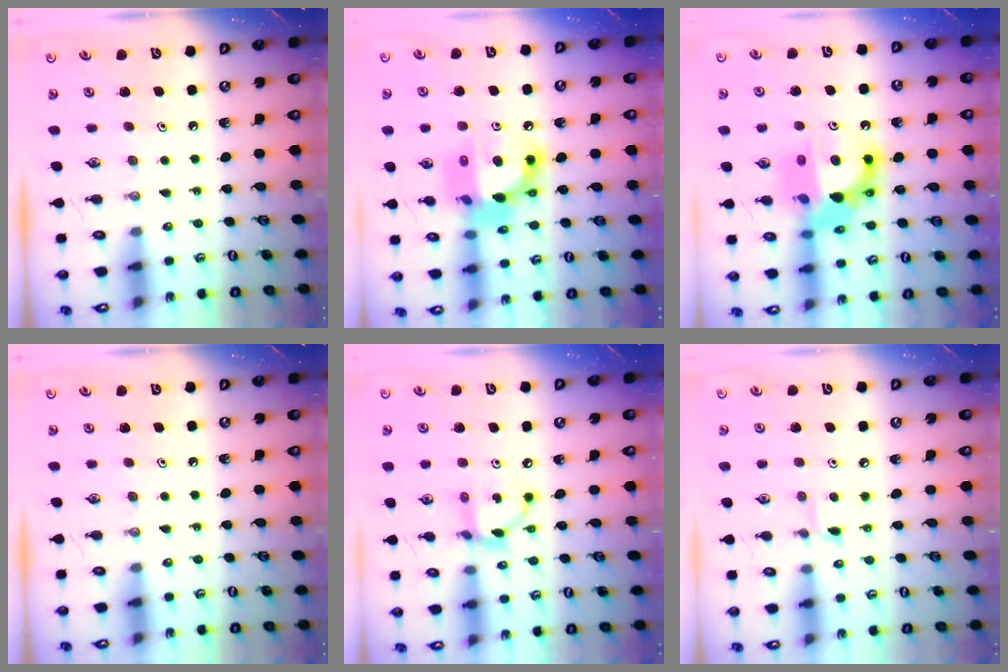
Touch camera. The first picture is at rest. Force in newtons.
{"total": 14.2, "press": 14.2, "slide": 1.2}
{"total": 13.9, "press": 13.7, "slide": 1.9}
{"total": 0.0}
{"total": 8.5, "press": 8.5, "slide": 0.4}
{"total": 5.4, "press": 5.3, "slide": 0.7}